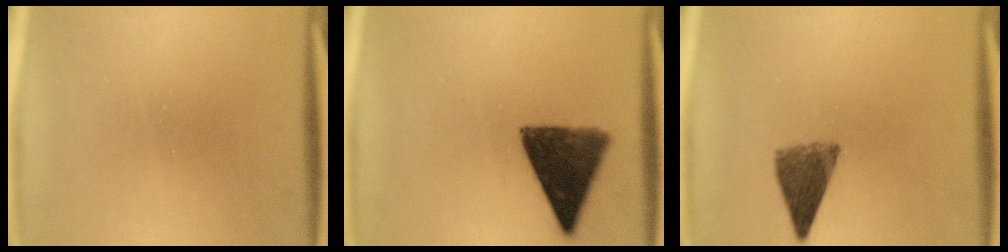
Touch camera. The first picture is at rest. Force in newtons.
{"total": 11.3}
{"total": 6.0}